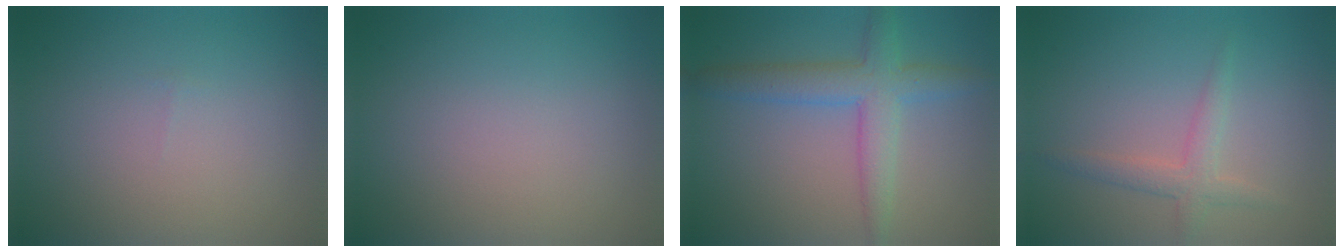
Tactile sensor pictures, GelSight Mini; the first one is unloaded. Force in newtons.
{"total": 0.0}
{"total": 4.5, "press": 4.5, "slide": 0.1}
{"total": 2.2, "press": 2.2, "slide": 0.0}